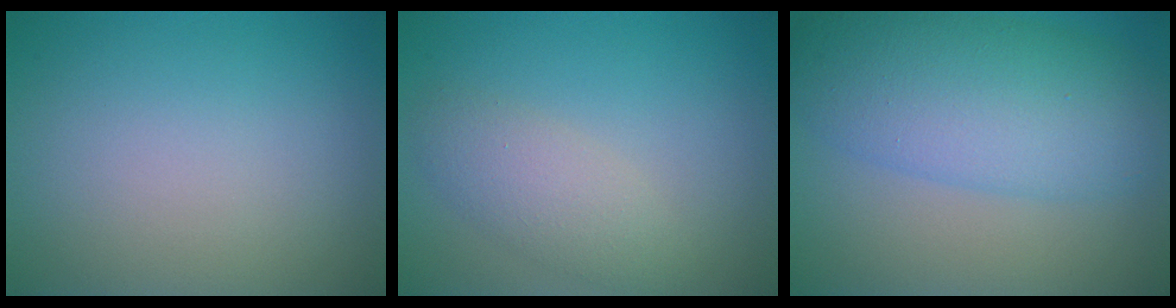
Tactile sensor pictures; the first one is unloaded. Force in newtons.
{"total": 2.9, "press": 2.9, "slide": 0.3}
{"total": 8.1, "press": 8.1, "slide": 0.0}